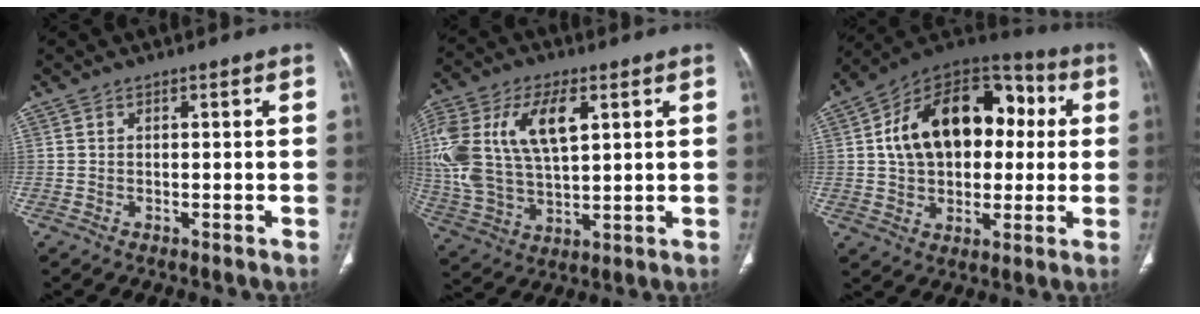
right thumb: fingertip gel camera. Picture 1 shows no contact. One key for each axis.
{"total": 21.8, "fx": 6.2, "fy": 11.8, "fz": 17.3, "tx": -0.385, "ty": 0.002, "tz": 0.117}
{"total": 22.7, "fx": 3.3, "fy": 14.9, "fz": 16.7, "tx": -0.238, "ty": 0.031, "tz": 0.049}